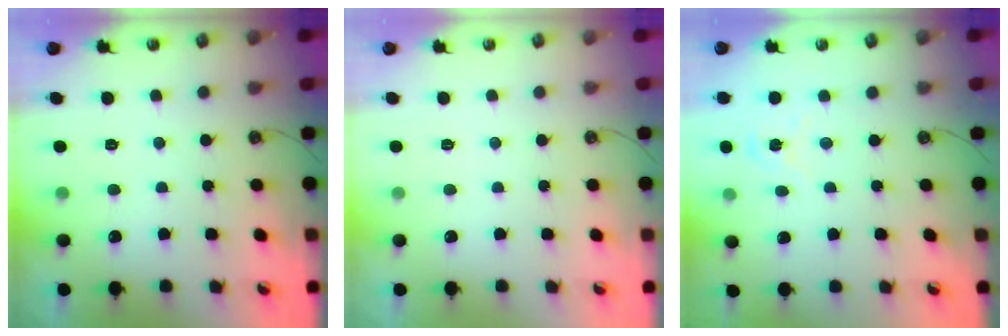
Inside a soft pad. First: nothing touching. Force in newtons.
{"total": 0.0}
{"total": 3.3, "press": 3.3, "slide": 0.5}